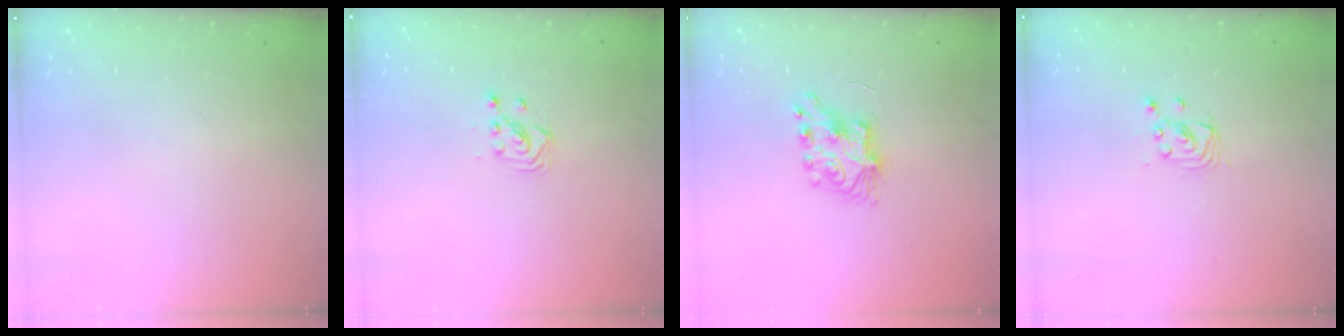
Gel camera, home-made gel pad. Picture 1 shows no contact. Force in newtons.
{"total": 3.0, "press": 3.0, "slide": 0.1}
{"total": 7.5, "press": 7.5, "slide": 0.2}
{"total": 2.8, "press": 2.8, "slide": 0.2}